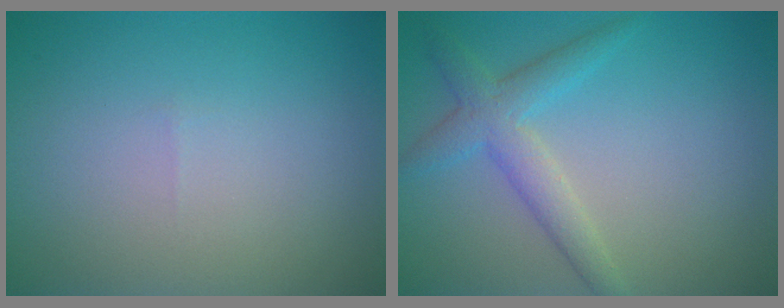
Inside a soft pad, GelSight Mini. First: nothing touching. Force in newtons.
{"total": 3.3, "press": 3.3, "slide": 0.2}